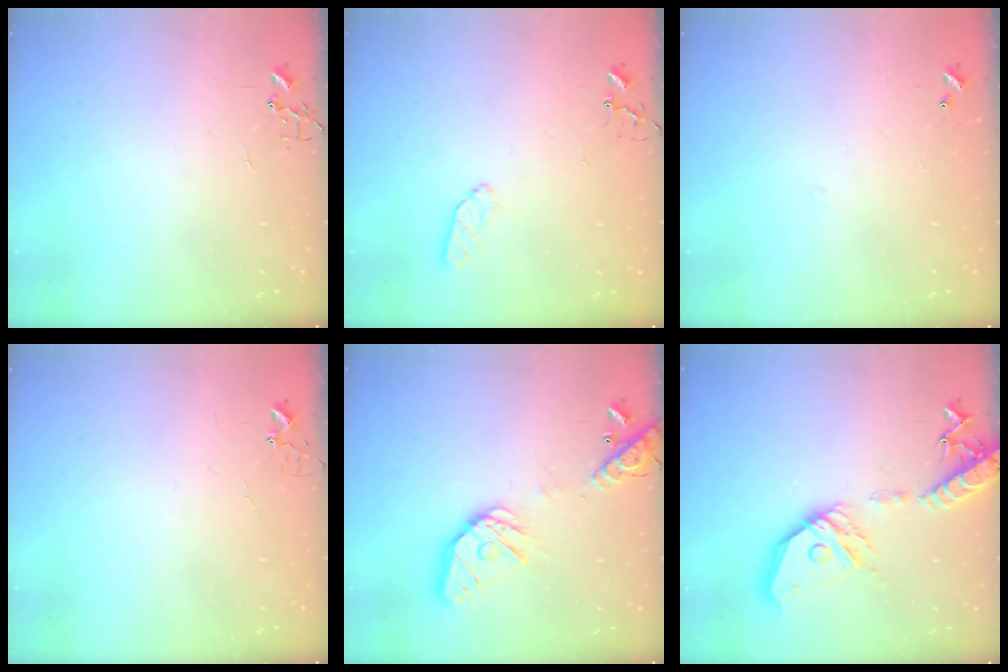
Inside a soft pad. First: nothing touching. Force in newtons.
{"total": 6.1, "press": 6.1, "slide": 0.8}
{"total": 3.8, "press": 3.8, "slide": 0.5}
{"total": 2.9, "press": 2.9, "slide": 0.3}
{"total": 17.6, "press": 17.3, "slide": 2.8}
{"total": 20.0, "press": 19.7, "slide": 3.5}